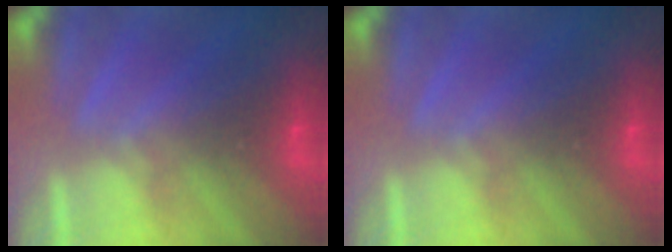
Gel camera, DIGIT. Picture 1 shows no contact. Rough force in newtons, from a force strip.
{"total": 0.0}